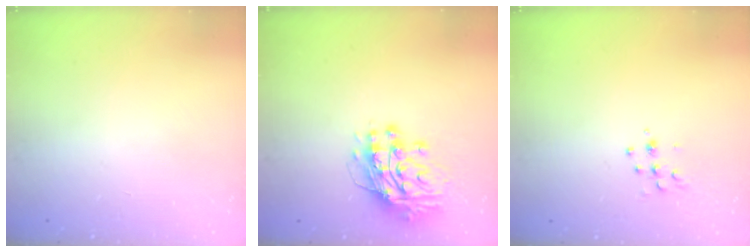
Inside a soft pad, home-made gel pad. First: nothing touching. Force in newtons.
{"total": 13.2, "press": 13.1, "slide": 1.2}
{"total": 5.4, "press": 5.4, "slide": 0.6}